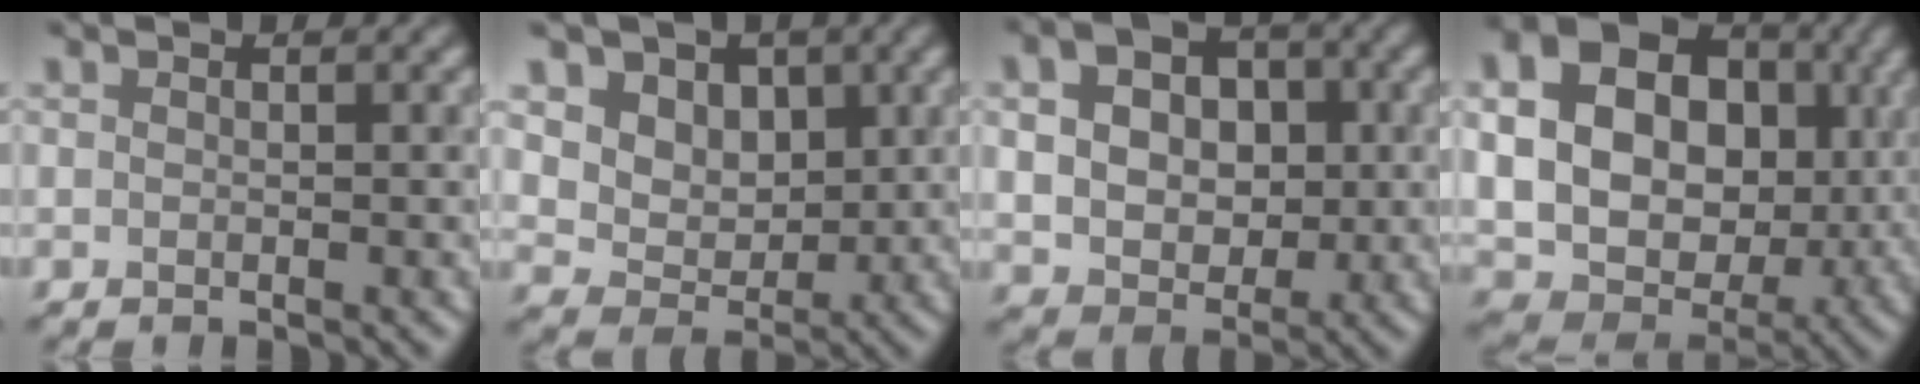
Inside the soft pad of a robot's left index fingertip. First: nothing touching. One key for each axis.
{"total": 7.9, "fx": 3.6, "fy": 6.1, "fz": 3.5, "tx": -0.070, "ty": 0.001, "tz": 0.059}
{"total": 7.6, "fx": 1.3, "fy": 5.5, "fz": 5.1, "tx": -0.096, "ty": 0.007, "tz": 0.023}
{"total": 19.4, "fx": 3.9, "fy": 15.9, "fz": 10.4, "tx": -0.199, "ty": 0.025, "tz": 0.072}